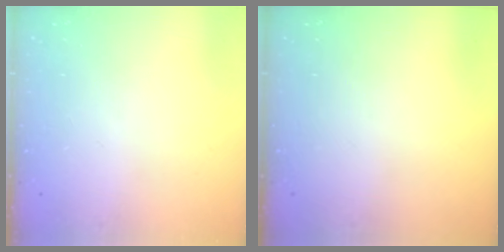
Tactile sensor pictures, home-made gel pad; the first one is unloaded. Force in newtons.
{"total": 0.0}